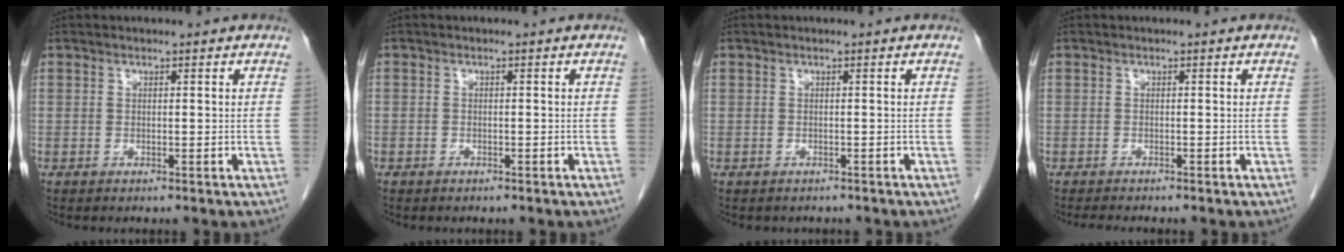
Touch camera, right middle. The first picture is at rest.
{"total": 0.8, "force": [-0.6, 0.6, 0.1], "torque": [-0.008, 0.002, -0.011]}
{"total": 1.7, "force": [-1.4, 0.8, 0.2], "torque": [-0.011, -0.001, -0.017]}
{"total": 2.7, "force": [-2.4, 0.3, 1.2], "torque": [-0.018, -0.006, -0.034]}